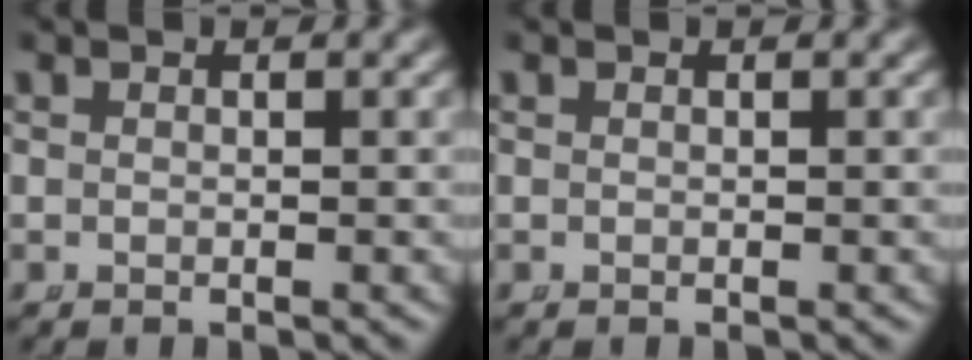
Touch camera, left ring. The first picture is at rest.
{"total": 0.0}